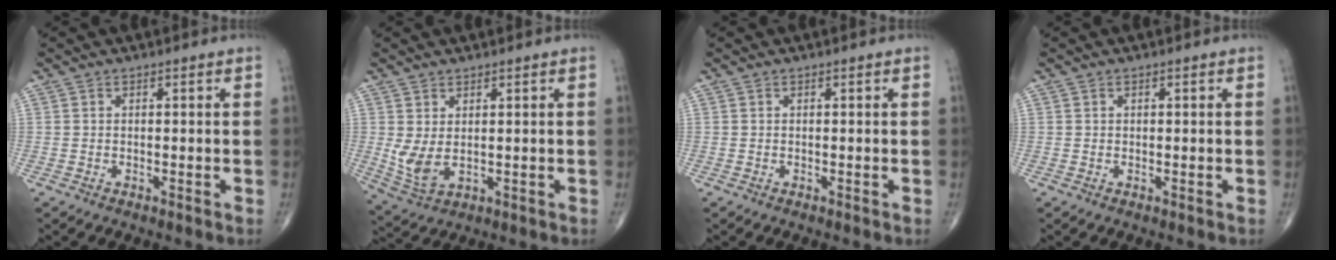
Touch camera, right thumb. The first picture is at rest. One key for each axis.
{"total": 5.6, "fx": 0.8, "fy": 2.9, "fz": 4.7, "tx": -0.099, "ty": -0.008, "tz": 0.030}
{"total": 0.0}
{"total": 0.0}